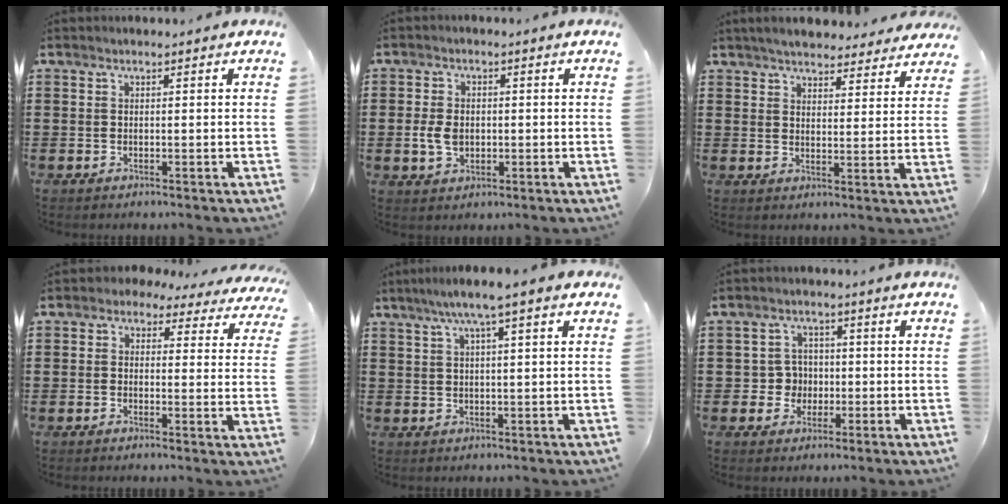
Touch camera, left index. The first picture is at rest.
{"total": 4.3, "force": [-0.4, 3.0, 3.0], "torque": [-0.075, 0.003, -0.011]}
{"total": 4.6, "force": [4.5, 0.6, 0.9], "torque": [-0.034, -0.015, 0.081]}
{"total": 2.2, "force": [1.7, 1.1, 0.9], "torque": [-0.029, -0.005, 0.027]}
{"total": 4.6, "force": [2.4, -0.1, 3.9], "torque": [-0.081, 0.005, 0.039]}
{"total": 4.1, "force": [-0.5, 3.9, 1.1], "torque": [-0.036, 0.009, -0.012]}